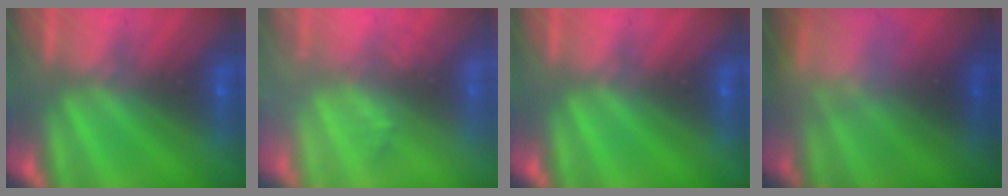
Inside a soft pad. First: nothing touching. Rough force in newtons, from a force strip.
{"total": 2.1}
{"total": 0.0}
{"total": 7.1}